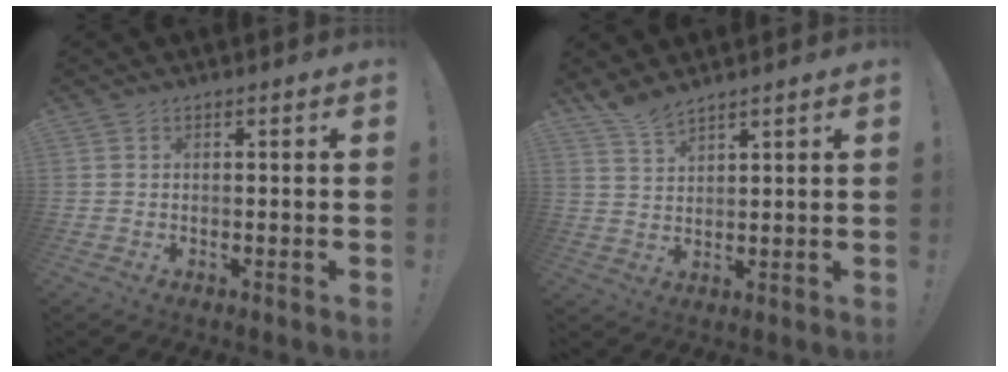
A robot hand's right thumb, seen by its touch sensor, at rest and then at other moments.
{"total": 4.9, "force": [4.5, 0.8, 1.8], "torque": [-0.034, -0.031, 0.082]}